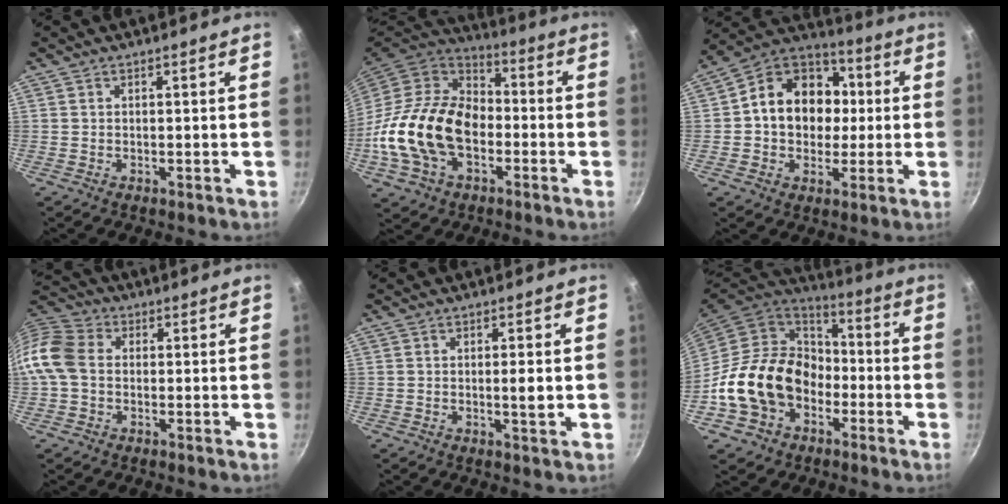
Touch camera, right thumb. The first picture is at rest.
{"total": 22.9, "force": [-4.8, 15.5, 16.2], "torque": [-0.288, 0.038, -0.101]}
{"total": 17.1, "force": [1.0, 13.9, 10.0], "torque": [-0.128, 0.029, 0.001]}
{"total": 10.1, "force": [-0.3, 7.8, 6.4], "torque": [-0.117, 0.020, -0.027]}
{"total": 2.7, "force": [0.0, 0.3, 2.7], "torque": [-0.047, -0.005, -0.002]}
{"total": 18.9, "force": [-5.1, 14.8, 10.6], "torque": [-0.160, 0.055, -0.089]}